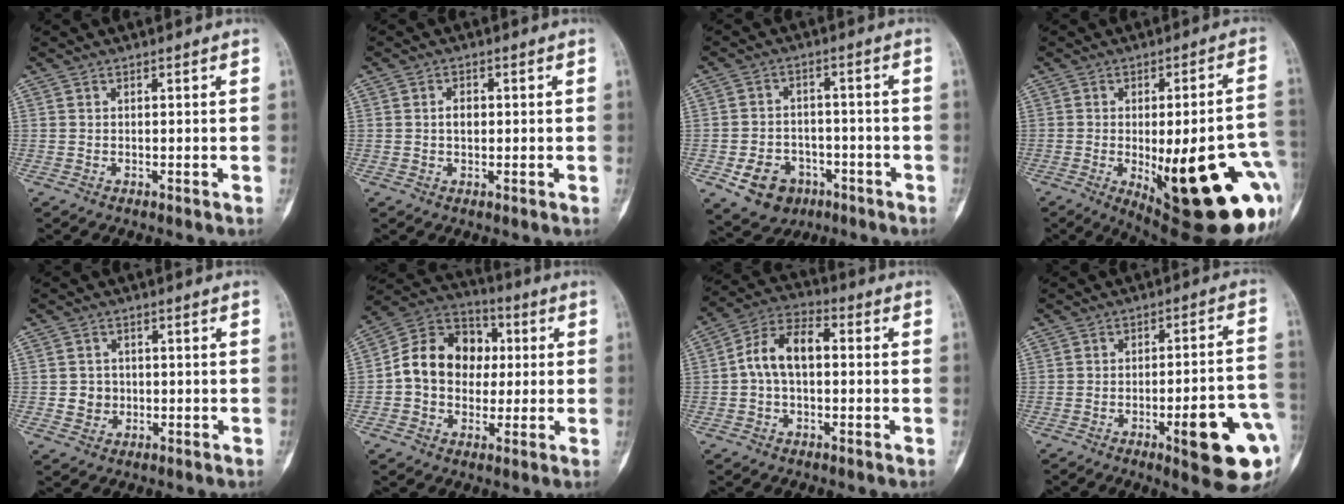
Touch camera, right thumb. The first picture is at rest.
{"total": 2.2, "force": [0.2, 1.5, 1.6], "torque": [-0.022, 0.003, 0.003]}
{"total": 9.2, "force": [-4.1, 7.2, 4.0], "torque": [-0.045, 0.031, -0.056]}
{"total": 28.6, "force": [-7.3, 9.0, 26.2], "torque": [-0.264, -0.002, -0.075]}
{"total": 3.3, "force": [-0.3, 3.1, 1.0], "torque": [0.003, 0.006, -0.003]}
{"total": 15.2, "force": [0.5, 12.4, 8.8], "torque": [-0.112, 0.032, -0.001]}
{"total": 9.9, "force": [0.2, 5.9, 7.9], "torque": [-0.144, 0.033, -0.006]}
{"total": 15.7, "force": [-5.4, 3.4, 14.3], "torque": [-0.150, 0.026, -0.064]}